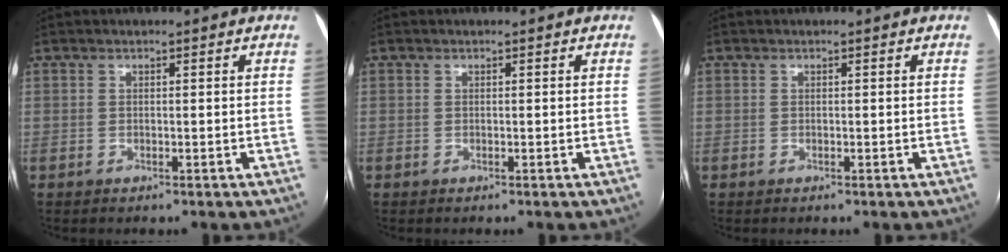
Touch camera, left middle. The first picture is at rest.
{"total": 0.0}
{"total": 0.0}